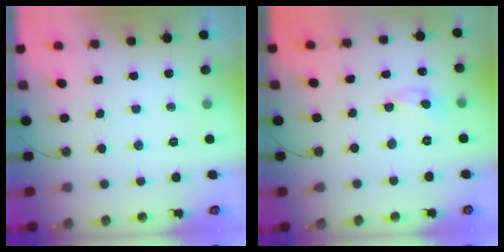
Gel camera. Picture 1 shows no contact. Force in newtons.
{"total": 0.0}